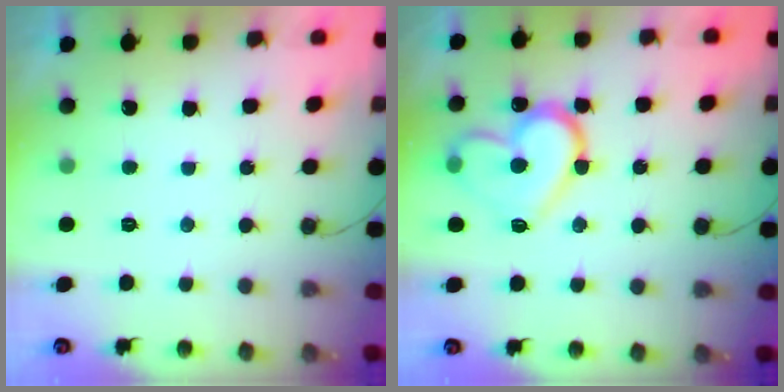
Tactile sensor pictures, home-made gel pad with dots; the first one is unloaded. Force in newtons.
{"total": 16.4, "press": 16.3, "slide": 1.9}